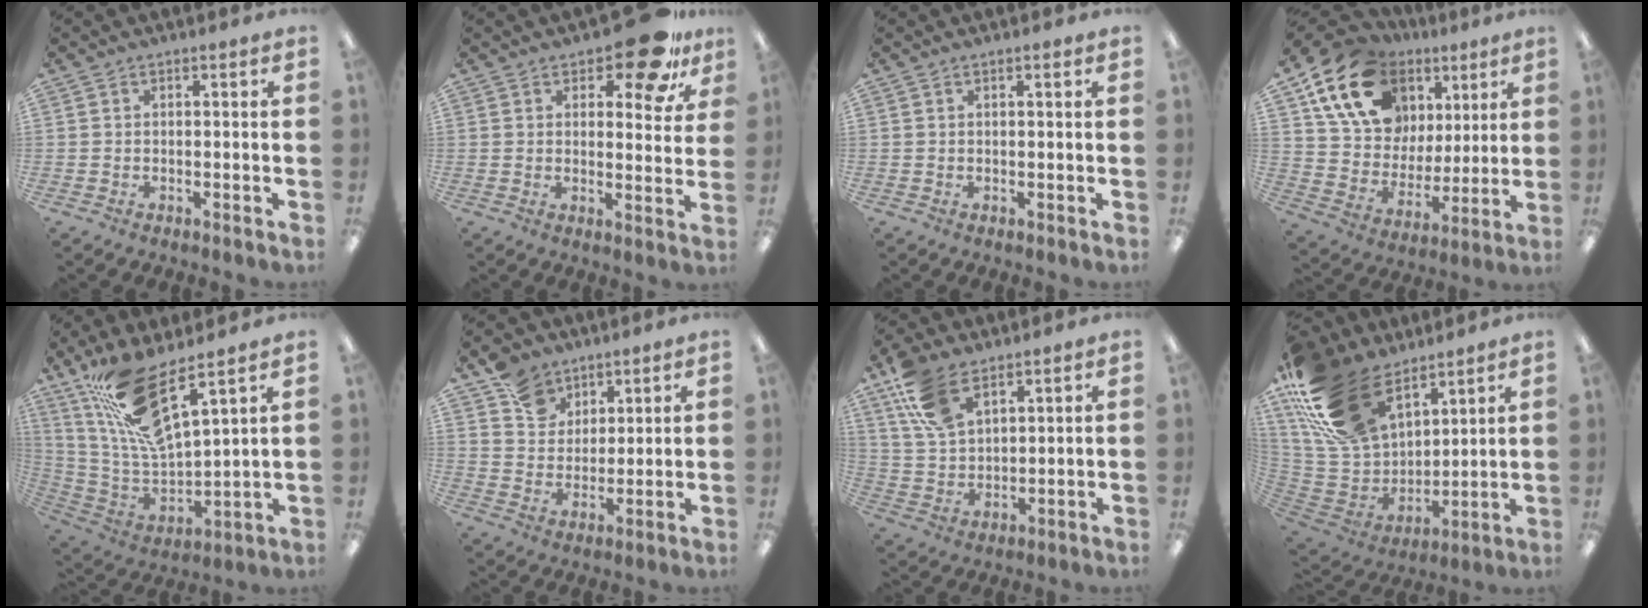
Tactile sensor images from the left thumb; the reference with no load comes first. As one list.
[{"total": 11.6, "force": [8.0, 4.5, 7.1], "torque": [-0.085, -0.044, 0.134]}, {"total": 0.7, "force": [0.4, 0.0, 0.5], "torque": [-0.010, 0.001, 0.007]}, {"total": 19.5, "force": [10.2, 13.8, 9.3], "torque": [-0.170, -0.032, 0.193]}, {"total": 16.8, "force": [12.1, 4.0, 10.8], "torque": [-0.231, -0.072, 0.213]}, {"total": 10.3, "force": [7.1, 7.1, 2.3], "torque": [-0.048, -0.036, 0.139]}, {"total": 12.5, "force": [8.0, 6.5, 7.1], "torque": [-0.149, -0.018, 0.154]}, {"total": 25.6, "force": [16.0, 14.6, 13.6], "torque": [-0.272, -0.076, 0.302]}]